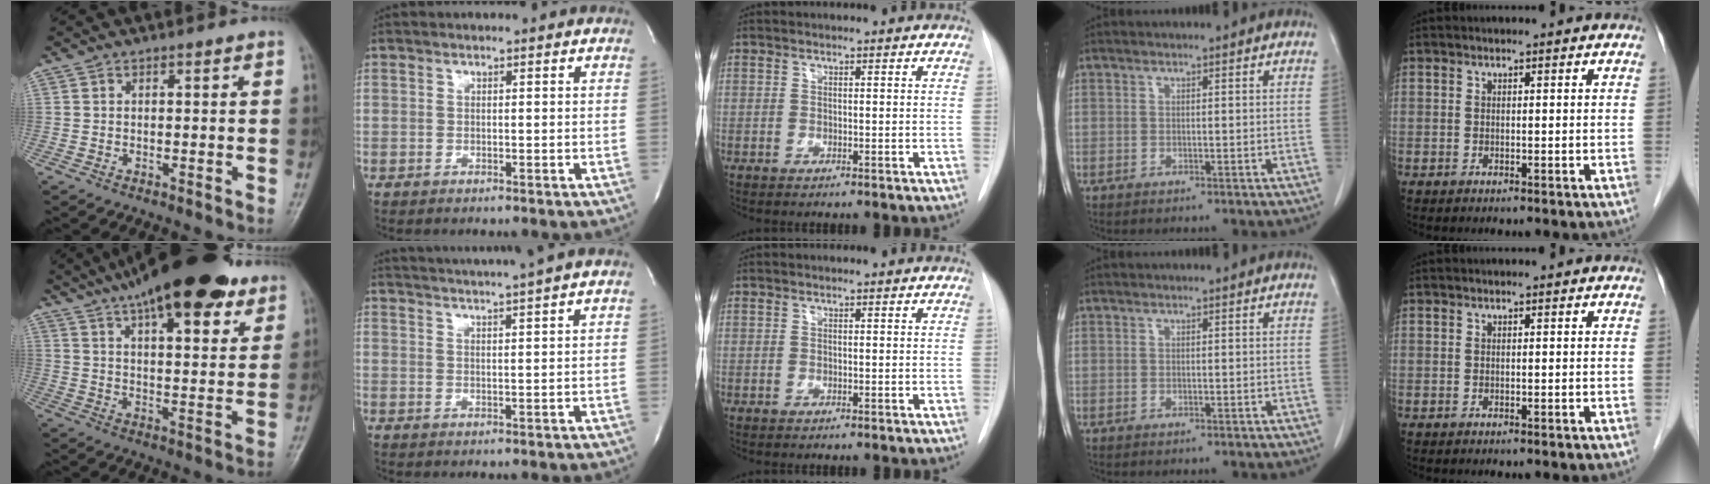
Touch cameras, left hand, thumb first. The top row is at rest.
{"thumb": {"total": 23.2, "force": [15.6, 7.8, 15.3], "torque": [-0.213, -0.021, 0.231]}, "index": {"total": 9.7, "force": [8.6, -2.0, 3.9], "torque": [-0.065, 0.000, 0.117]}}